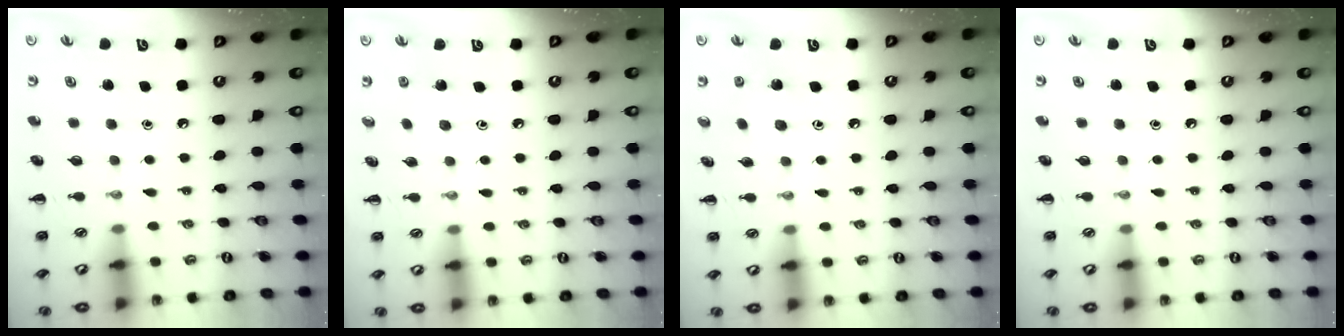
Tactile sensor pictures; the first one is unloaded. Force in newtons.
{"total": 1.7, "press": 1.5, "slide": 0.7}
{"total": 3.7, "press": 3.5, "slide": 1.0}
{"total": 0.0}